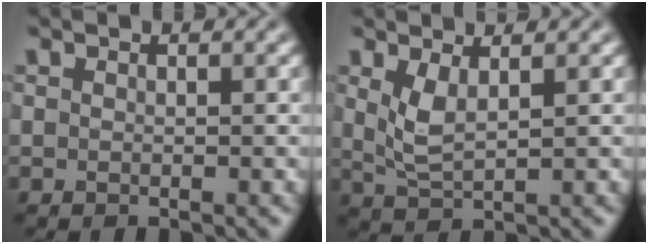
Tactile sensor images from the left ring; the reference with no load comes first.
{"total": 2.6, "force": [1.1, 0.8, 2.2], "torque": [-0.053, -0.006, 0.027]}